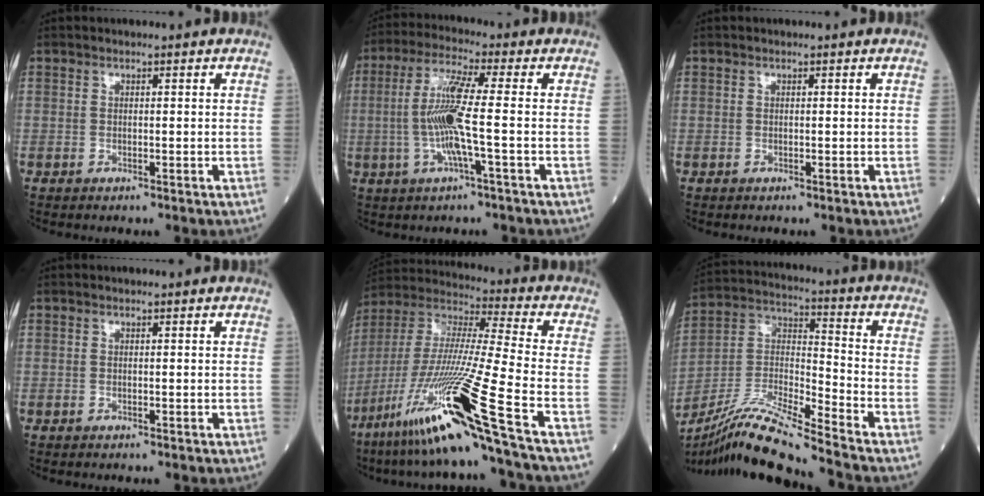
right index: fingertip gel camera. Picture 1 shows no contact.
{"total": 9.0, "force": [-1.0, -0.1, 8.9], "torque": [-0.182, 0.005, -0.027]}
{"total": 0.0}
{"total": 0.0}
{"total": 22.4, "force": [-12.1, -1.7, 18.8], "torque": [-0.391, -0.047, -0.233]}
{"total": 15.7, "force": [-13.6, -1.0, 7.8], "torque": [-0.152, -0.003, -0.254]}